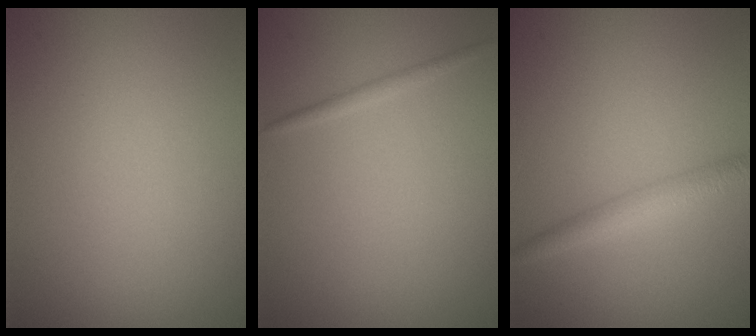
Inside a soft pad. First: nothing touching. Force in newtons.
{"total": 0.9, "press": 0.9, "slide": 0.0}
{"total": 2.6, "press": 2.6, "slide": 0.1}